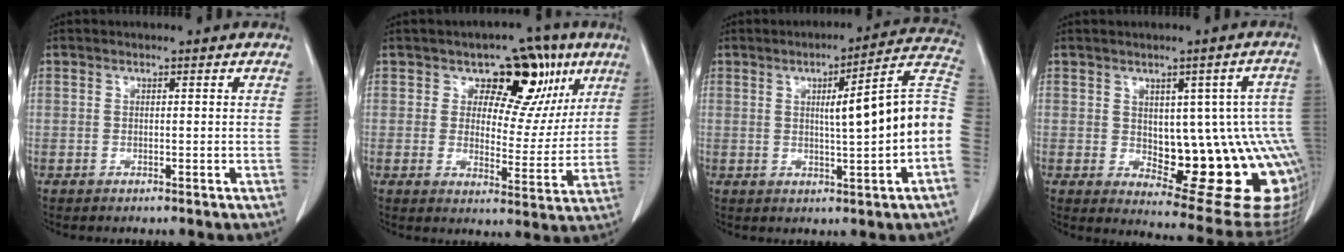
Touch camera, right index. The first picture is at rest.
{"total": 10.9, "force": [5.5, 6.8, 6.5], "torque": [-0.059, 0.015, 0.077]}
{"total": 13.8, "force": [-0.4, 0.1, 13.8], "torque": [-0.177, 0.023, -0.011]}
{"total": 19.2, "force": [-2.3, 7.0, 17.7], "torque": [-0.141, 0.019, -0.001]}